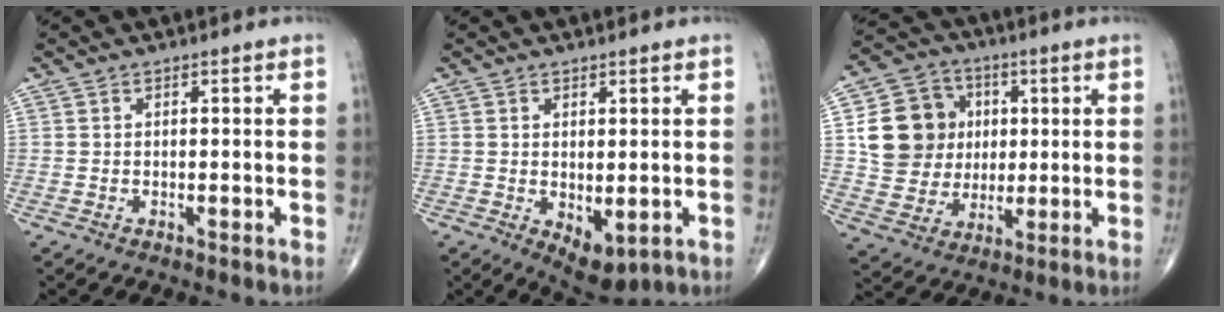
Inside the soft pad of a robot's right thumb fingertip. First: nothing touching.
{"total": 6.0, "force": [-1.2, 3.1, 5.1], "torque": [-0.066, -0.011, 0.000]}
{"total": 14.6, "force": [2.5, 13.0, 6.2], "torque": [-0.081, 0.008, 0.050]}